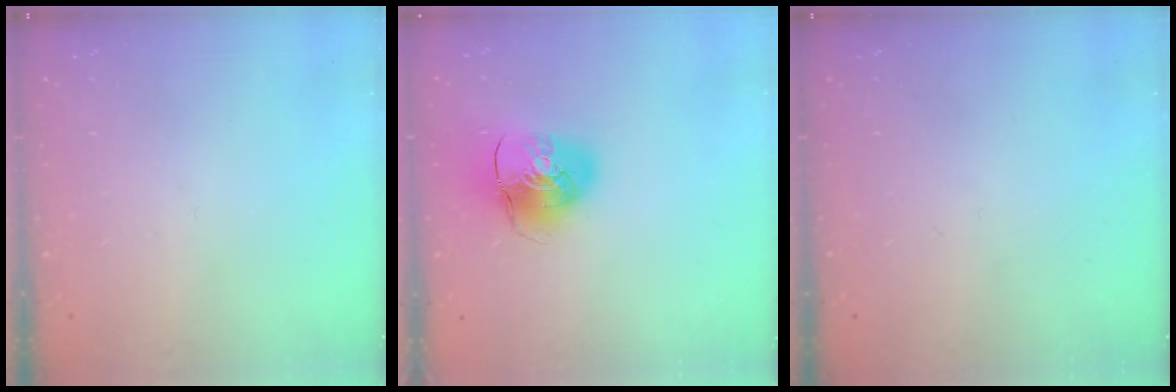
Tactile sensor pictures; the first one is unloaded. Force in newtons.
{"total": 9.1, "press": 9.0, "slide": 1.2}
{"total": 0.0}